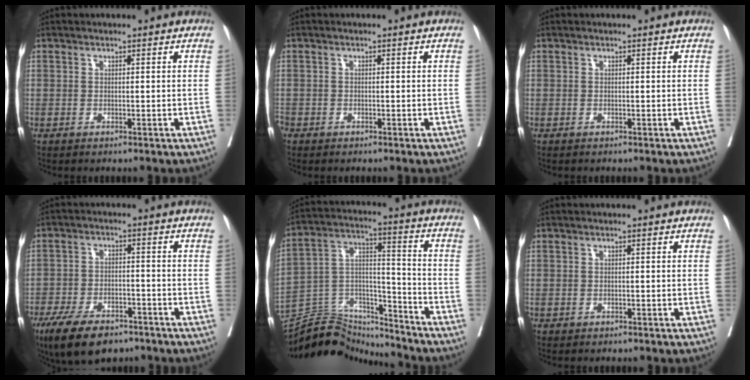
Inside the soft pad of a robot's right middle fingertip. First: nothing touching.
{"total": 1.3, "force": [-1.0, 0.8, 0.3], "torque": [-0.013, -0.001, -0.020]}
{"total": 0.0}
{"total": 10.4, "force": [-7.5, 4.2, 5.9], "torque": [-0.106, -0.010, -0.127]}
{"total": 15.3, "force": [-15.0, 2.5, 1.3], "torque": [-0.026, 0.047, -0.261]}
{"total": 0.0}